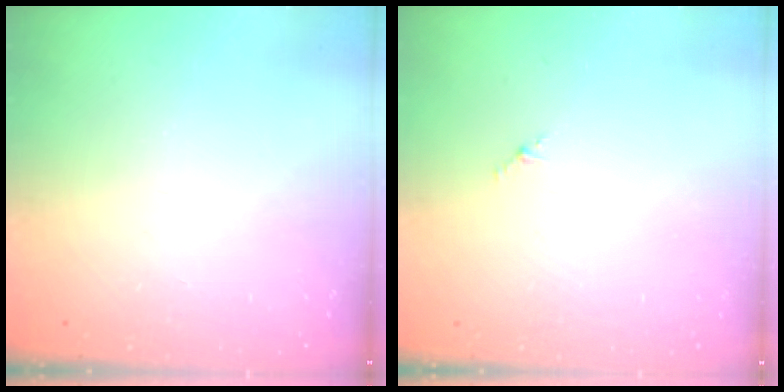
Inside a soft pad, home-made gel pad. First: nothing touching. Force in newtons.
{"total": 1.2, "press": 1.1, "slide": 0.6}